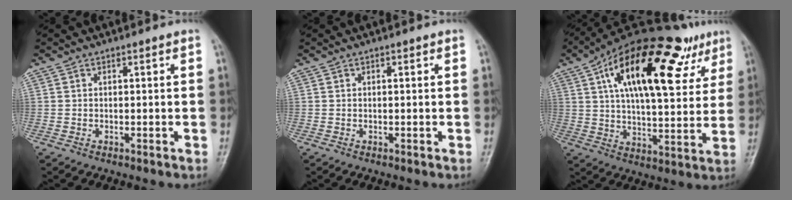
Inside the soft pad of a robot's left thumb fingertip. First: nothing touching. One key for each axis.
{"total": 0.0}
{"total": 27.8, "fx": 12.1, "fy": 12.0, "fz": 22.0, "tx": -0.316, "ty": 0.007, "tz": 0.186}